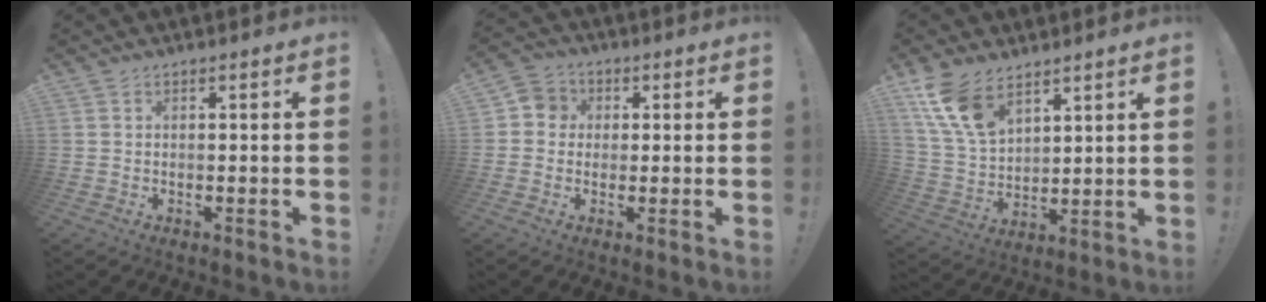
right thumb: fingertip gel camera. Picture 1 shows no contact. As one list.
[{"total": 5.1, "force": [0.0, 4.9, 1.3], "torque": [-0.016, 0.011, -0.001]}, {"total": 13.5, "force": [8.7, 7.2, 7.4], "torque": [-0.154, -0.042, 0.170]}]